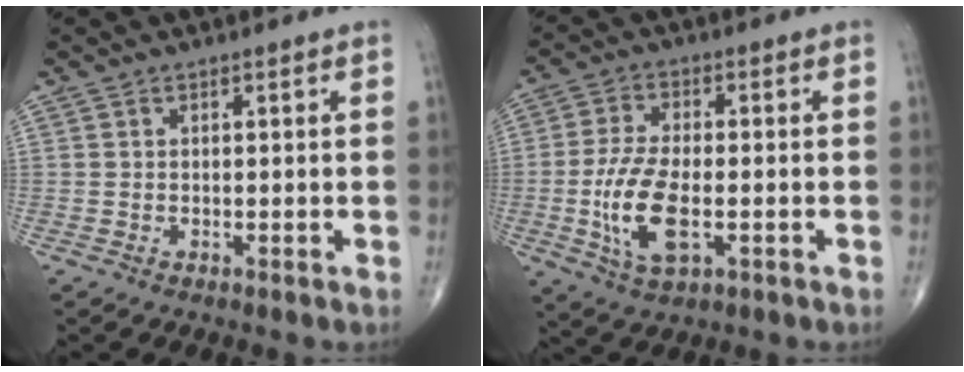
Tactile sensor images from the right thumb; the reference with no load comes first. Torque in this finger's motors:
{"motor_torque": [0.12, 0.73, 1.06, -0.05, 0.11]}